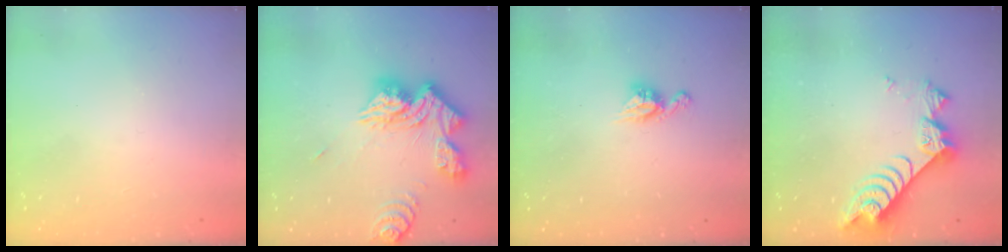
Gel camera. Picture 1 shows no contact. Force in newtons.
{"total": 18.5, "press": 18.4, "slide": 1.6}
{"total": 6.7, "press": 6.7, "slide": 0.4}
{"total": 7.9, "press": 7.9, "slide": 0.7}